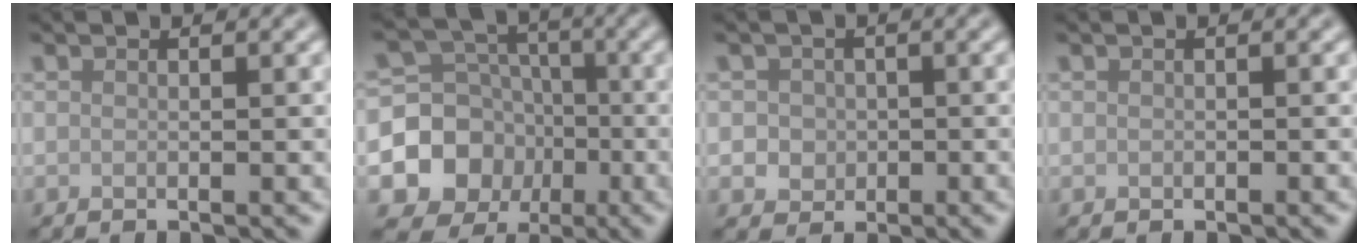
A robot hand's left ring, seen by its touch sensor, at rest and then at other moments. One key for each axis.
{"total": 7.4, "fx": -2.4, "fy": 6.7, "fz": 2.3, "tx": -0.037, "ty": -0.009, "tz": -0.050}
{"total": 2.3, "fx": 0.0, "fy": 2.2, "fz": 0.8, "tx": 0.003, "ty": 0.001, "tz": -0.008}
{"total": 0.0}